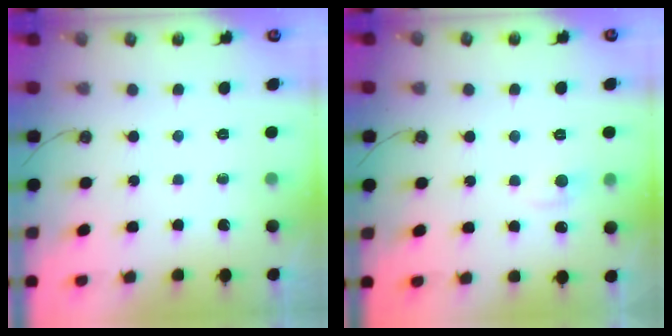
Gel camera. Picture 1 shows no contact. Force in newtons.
{"total": 1.1, "press": 0.8, "slide": 0.8}